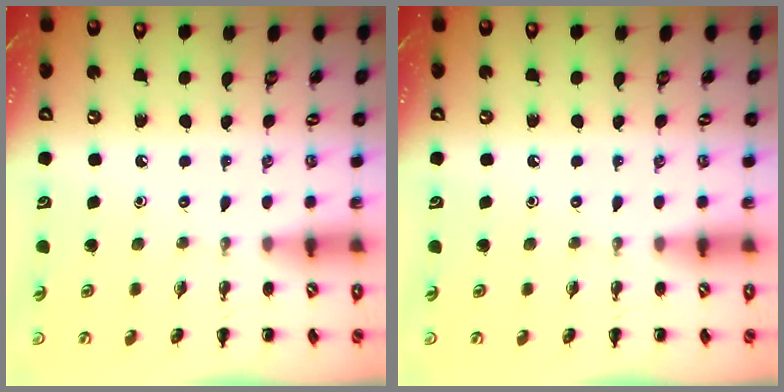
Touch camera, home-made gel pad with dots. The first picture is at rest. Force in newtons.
{"total": 0.0}